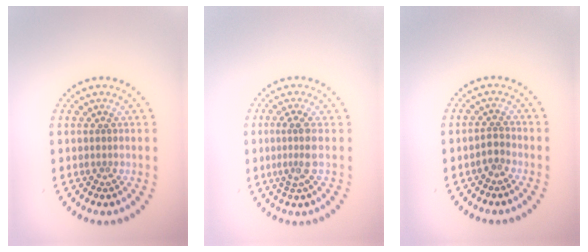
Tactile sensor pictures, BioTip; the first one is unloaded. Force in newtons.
{"total": 2.3, "press": 1.8, "slide": 1.4}
{"total": 1.2, "press": 1.0, "slide": 0.5}